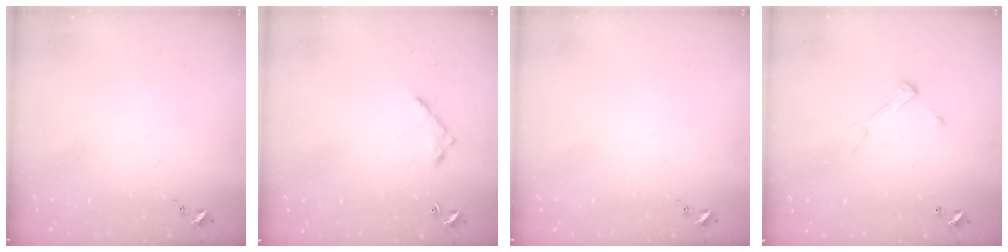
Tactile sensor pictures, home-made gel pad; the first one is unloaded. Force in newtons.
{"total": 6.2, "press": 6.2, "slide": 0.4}
{"total": 0.0}
{"total": 6.7, "press": 6.7, "slide": 0.3}